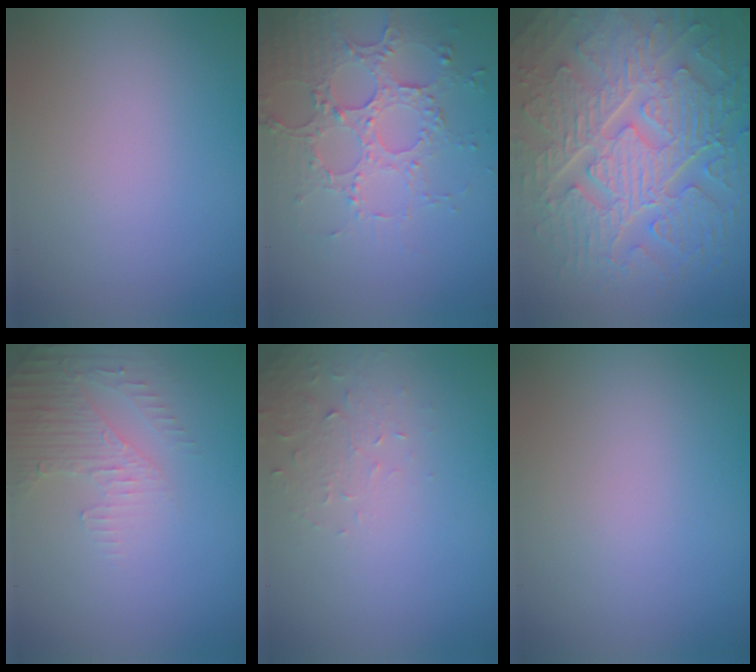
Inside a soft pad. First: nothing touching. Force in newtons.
{"total": 4.5, "press": 3.5, "slide": 2.7}
{"total": 10.6, "press": 7.0, "slide": 7.9}
{"total": 3.0, "press": 2.9, "slide": 0.8}
{"total": 1.9, "press": 1.8, "slide": 0.4}
{"total": 0.0}